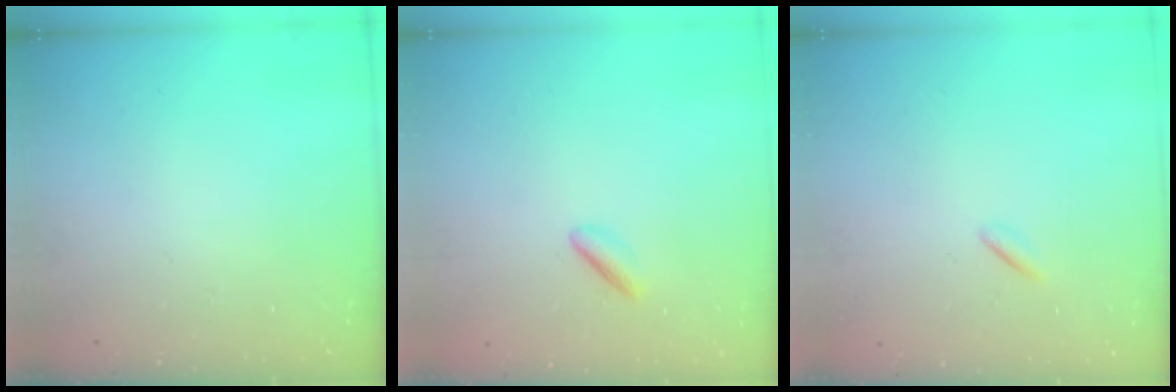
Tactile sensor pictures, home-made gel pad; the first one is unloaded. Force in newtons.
{"total": 1.8, "press": 1.7, "slide": 0.6}
{"total": 0.0}